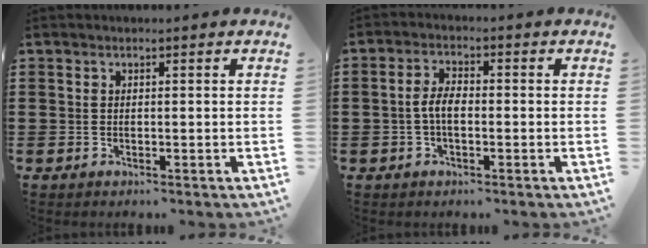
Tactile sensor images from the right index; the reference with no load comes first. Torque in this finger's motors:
{"motor_torque": [0.86, 0.20, 0.37, 0.10]}